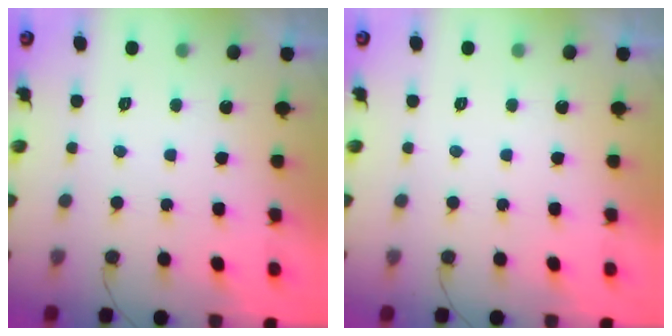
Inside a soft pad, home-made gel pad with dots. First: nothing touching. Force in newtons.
{"total": 0.0}